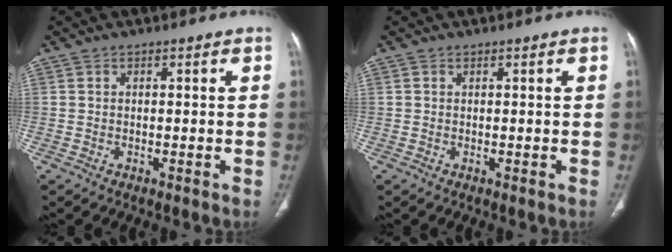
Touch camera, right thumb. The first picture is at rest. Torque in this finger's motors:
{"motor_torque": [-0.58, -0.13, 0.37, 0.17, -0.02]}